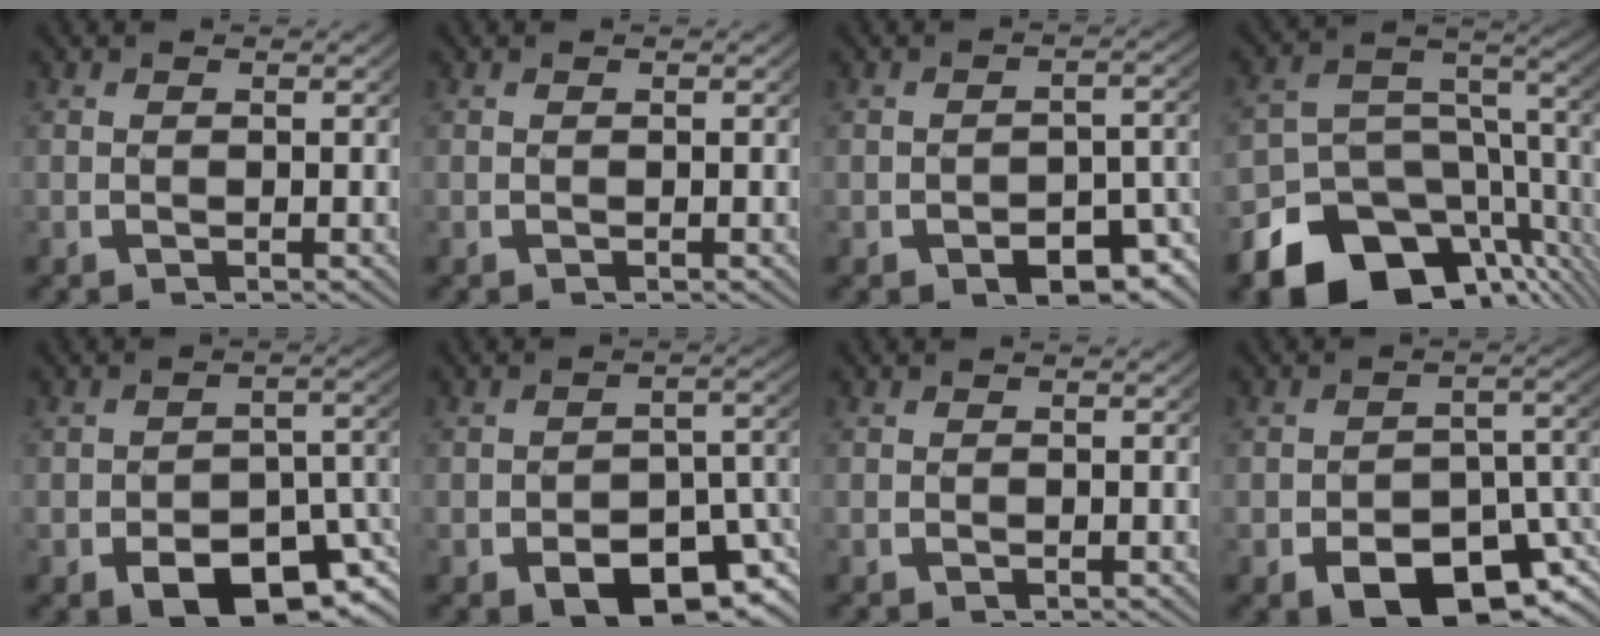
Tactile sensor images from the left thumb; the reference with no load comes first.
{"total": 0.0}
{"total": 5.0, "force": [-2.2, 2.8, 3.4], "torque": [-0.046, -0.015, -0.028]}
{"total": 14.7, "force": [-8.3, 8.7, 8.5], "torque": [-0.116, -0.035, -0.127]}
{"total": 7.6, "force": [-3.8, 4.3, 5.1], "torque": [-0.081, -0.025, -0.043]}
{"total": 6.9, "force": [-3.2, 4.0, 4.7], "torque": [-0.072, -0.020, -0.037]}
{"total": 0.0}
{"total": 8.5, "force": [-4.4, 4.9, 5.4], "torque": [-0.088, -0.028, -0.050]}